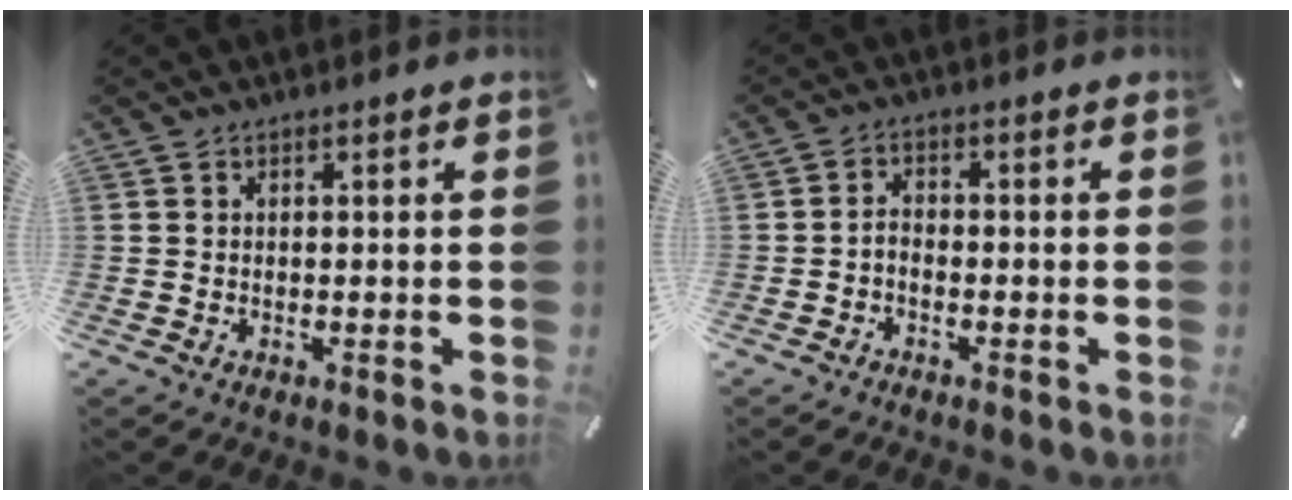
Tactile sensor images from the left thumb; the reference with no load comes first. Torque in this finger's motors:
{"motor_torque": [-0.30, -0.37, 0.18, 0.37, -0.05]}